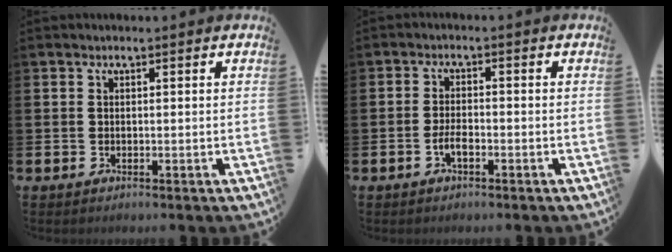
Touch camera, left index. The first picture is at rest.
{"total": 2.3, "force": [-1.0, 0.9, 1.9], "torque": [-0.031, 0.000, -0.021]}